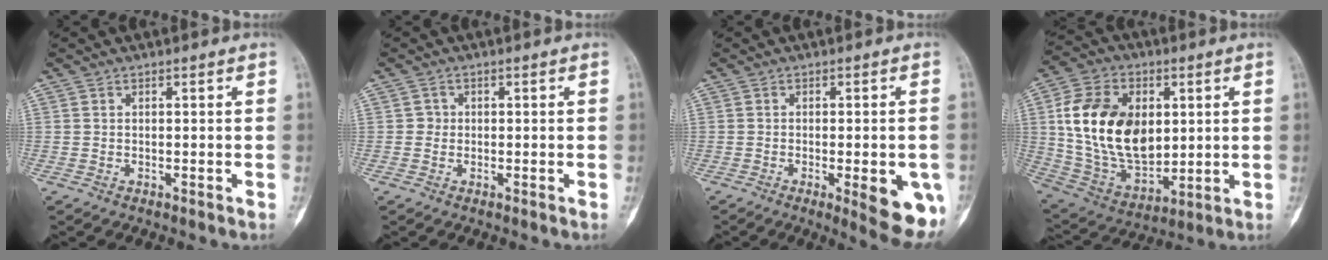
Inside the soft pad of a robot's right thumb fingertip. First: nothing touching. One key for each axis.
{"total": 1.4, "fx": 0.0, "fy": 1.4, "fz": 0.3, "tx": 0.005, "ty": 0.005, "tz": -0.004}
{"total": 11.0, "fx": -3.4, "fy": 3.2, "fz": 10.0, "tx": -0.109, "ty": -0.011, "tz": -0.034}
{"total": 21.9, "fx": 3.5, "fy": 14.3, "fz": 16.2, "tx": -0.272, "ty": -0.017, "tz": 0.076}